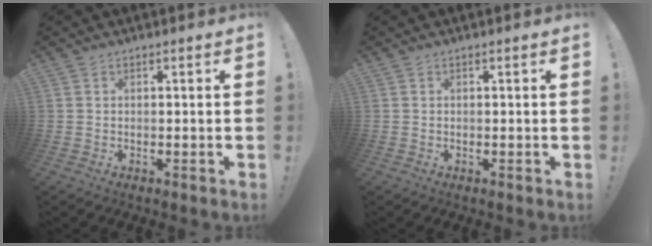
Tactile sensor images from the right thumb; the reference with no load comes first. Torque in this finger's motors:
{"motor_torque": [-0.17, -0.01, -0.08, -0.23, 0.01]}